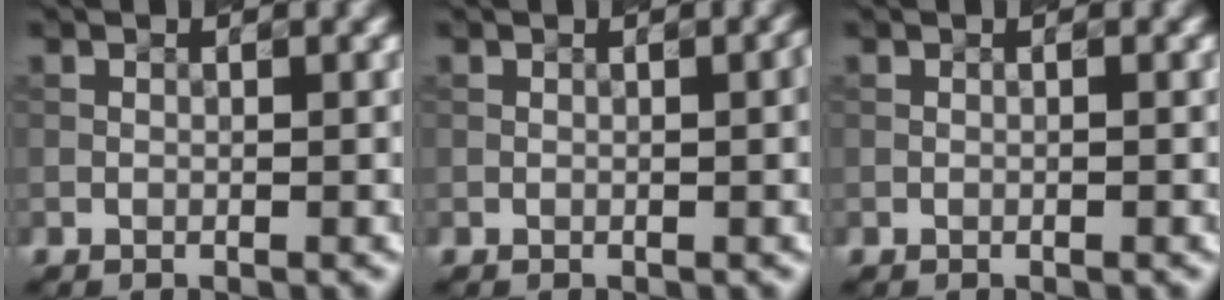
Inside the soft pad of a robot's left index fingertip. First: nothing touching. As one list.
[{"total": 1.3, "force": [-0.1, 0.3, 1.3], "torque": [-0.015, 0.001, -0.003]}, {"total": 0.0}]